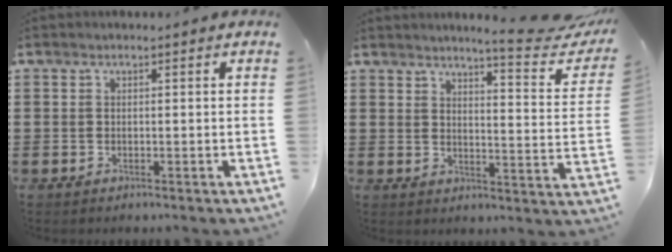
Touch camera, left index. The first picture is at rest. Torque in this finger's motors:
{"motor_torque": [1.07, -1.07, 0.16, 0.05]}